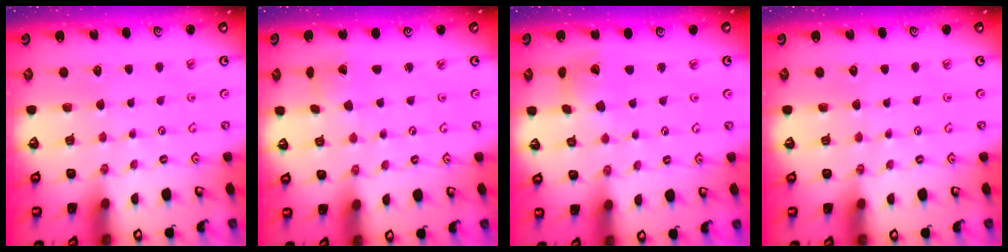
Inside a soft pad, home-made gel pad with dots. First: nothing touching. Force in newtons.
{"total": 2.6, "press": 2.6, "slide": 0.1}
{"total": 5.0, "press": 4.9, "slide": 0.9}
{"total": 0.0}